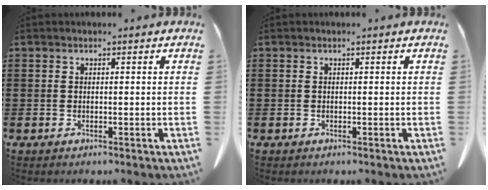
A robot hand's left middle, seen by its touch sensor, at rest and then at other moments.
{"total": 0.0}